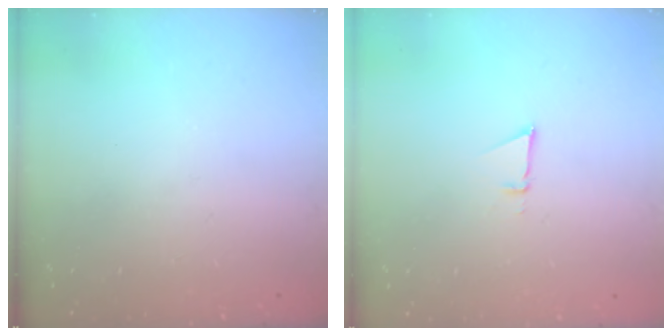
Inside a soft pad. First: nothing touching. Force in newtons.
{"total": 2.6, "press": 2.5, "slide": 0.8}